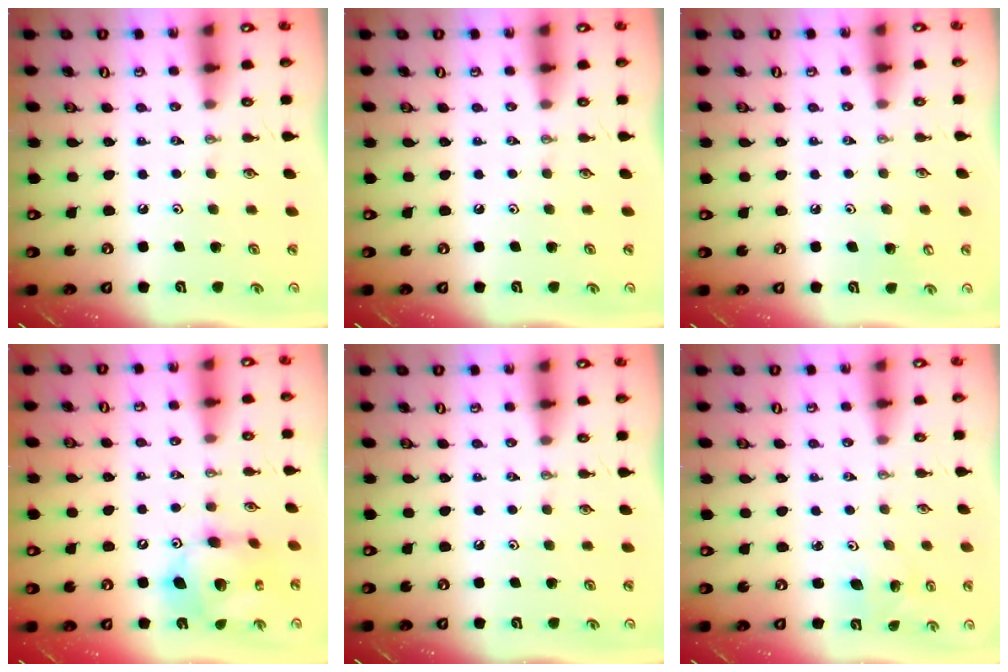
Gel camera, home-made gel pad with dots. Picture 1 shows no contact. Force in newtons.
{"total": 0.0}
{"total": 4.4, "press": 4.3, "slide": 1.1}
{"total": 13.7, "press": 13.6, "slide": 1.4}
{"total": 0.0}
{"total": 3.8, "press": 3.8, "slide": 0.2}